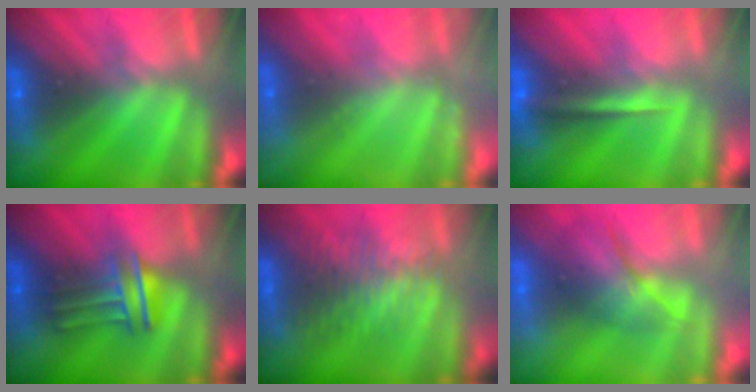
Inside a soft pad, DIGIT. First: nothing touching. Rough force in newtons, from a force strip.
{"total": 2.2}
{"total": 1.3}
{"total": 3.3}
{"total": 3.2}
{"total": 2.3}